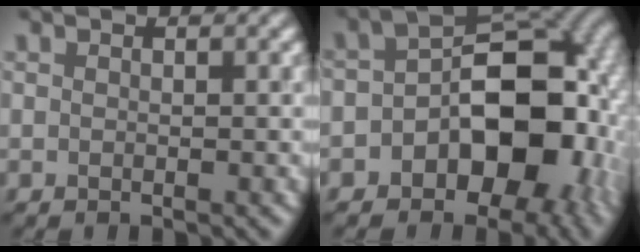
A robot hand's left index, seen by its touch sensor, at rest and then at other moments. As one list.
[{"total": 12.4, "force": [-3.5, 7.9, 8.9], "torque": [-0.099, 0.002, -0.060]}]